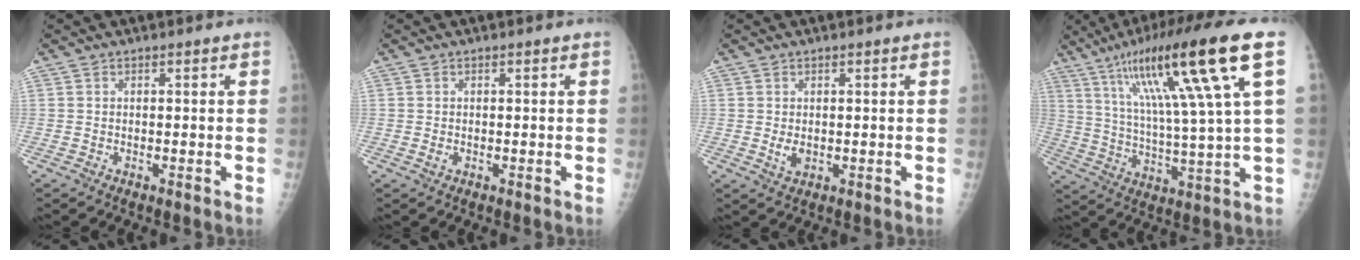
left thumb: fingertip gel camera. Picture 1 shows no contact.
{"total": 0.9, "force": [0.0, 0.4, 0.8], "torque": [-0.011, 0.003, 0.003]}
{"total": 2.4, "force": [0.1, 1.3, 2.0], "torque": [-0.029, -0.006, 0.008]}
{"total": 21.0, "force": [9.2, 1.6, 18.8], "torque": [-0.316, -0.012, 0.150]}